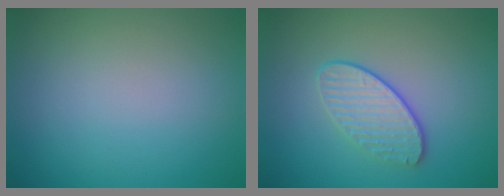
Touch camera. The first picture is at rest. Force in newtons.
{"total": 2.7, "press": 2.4, "slide": 1.2}